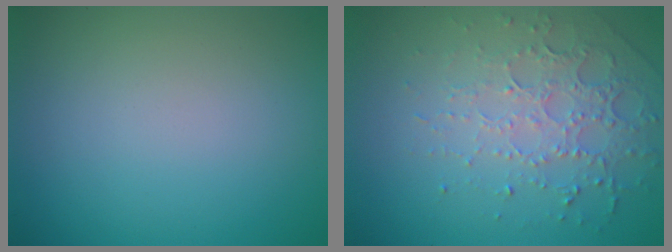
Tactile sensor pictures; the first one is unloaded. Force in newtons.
{"total": 4.5, "press": 3.1, "slide": 3.2}